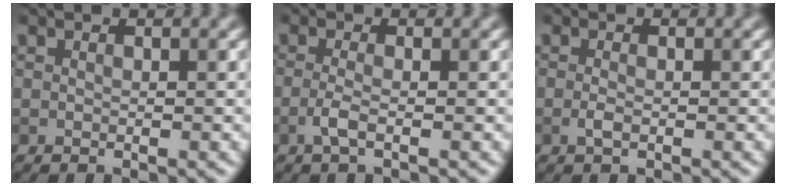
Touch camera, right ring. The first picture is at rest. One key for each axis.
{"total": 1.9, "fx": -0.7, "fy": 0.5, "fz": 1.6, "tx": -0.033, "ty": 0.002, "tz": -0.021}
{"total": 1.0, "fx": -0.3, "fy": 0.4, "fz": 0.9, "tx": -0.021, "ty": -0.002, "tz": -0.009}